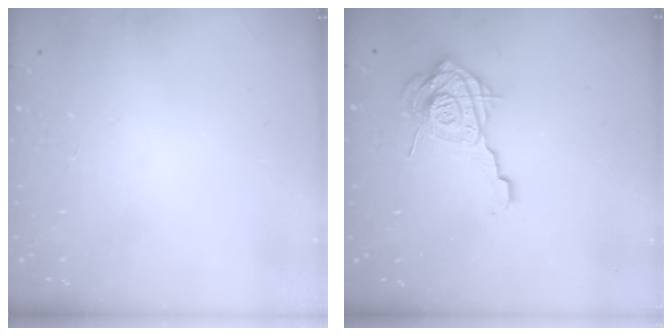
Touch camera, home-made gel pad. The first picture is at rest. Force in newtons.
{"total": 15.6, "press": 15.6, "slide": 1.4}